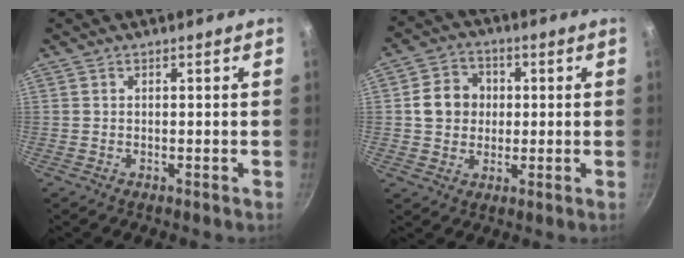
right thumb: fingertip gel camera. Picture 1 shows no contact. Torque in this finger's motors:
{"motor_torque": [0.92, 0.73, 0.52, -0.30, 0.02]}